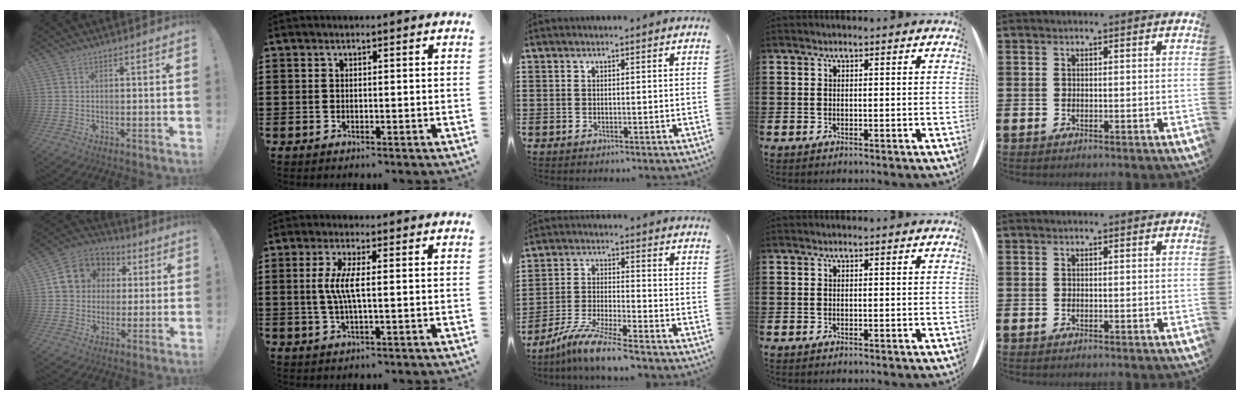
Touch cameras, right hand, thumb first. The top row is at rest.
{"thumb": {"total": 12.0, "force": [3.1, 10.6, 4.9], "torque": [-0.063, -0.006, 0.066]}, "index": {"total": 4.7, "force": [0.1, 0.6, 4.6], "torque": [-0.107, -0.011, -0.008]}, "middle": {"total": 7.6, "force": [-6.8, -0.4, 3.4], "torque": [-0.074, -0.013, -0.132]}}